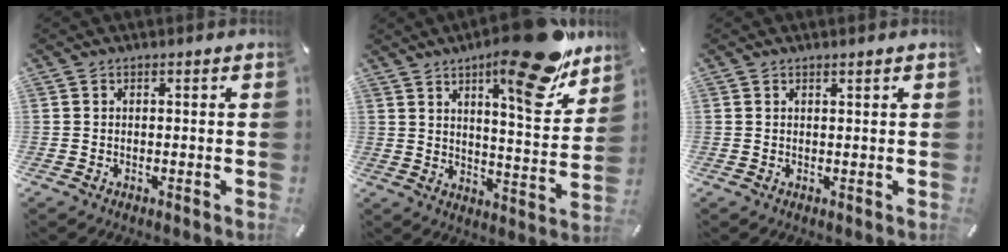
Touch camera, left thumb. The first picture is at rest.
{"total": 20.2, "force": [13.7, 6.5, 13.4], "torque": [-0.173, -0.097, 0.214]}
{"total": 0.8, "force": [0.7, -0.1, 0.2], "torque": [-0.004, -0.003, 0.014]}